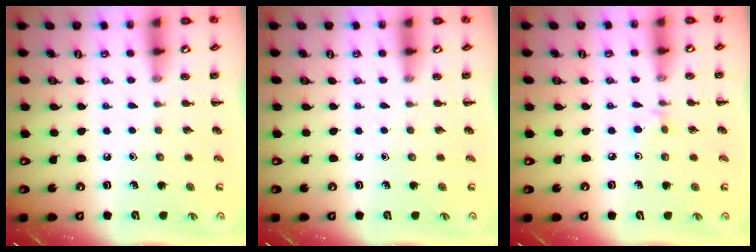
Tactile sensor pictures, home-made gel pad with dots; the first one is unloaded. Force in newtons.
{"total": 0.0}
{"total": 2.9, "press": 2.7, "slide": 1.2}